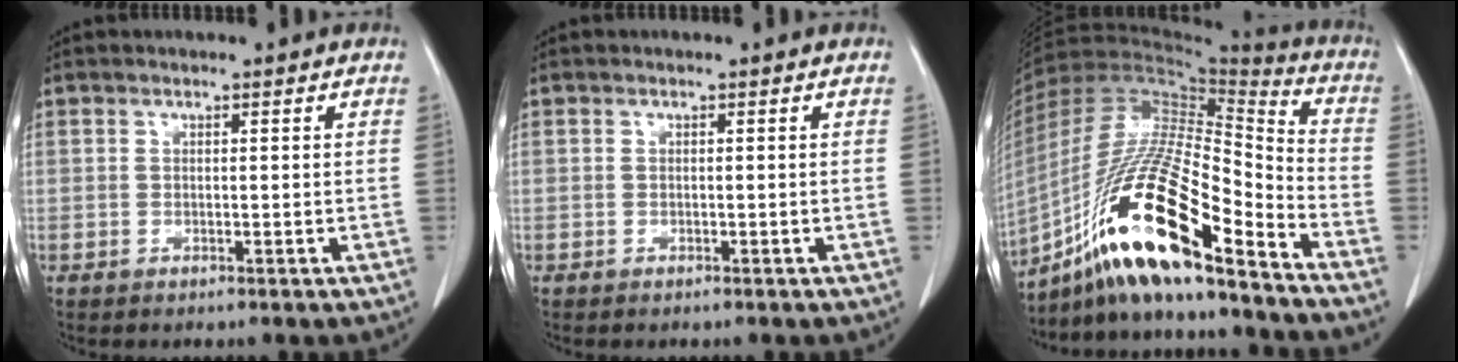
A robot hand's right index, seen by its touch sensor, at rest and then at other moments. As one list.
[{"total": 0.0}, {"total": 21.0, "force": [-13.1, 2.8, 16.2], "torque": [-0.331, -0.014, -0.237]}]